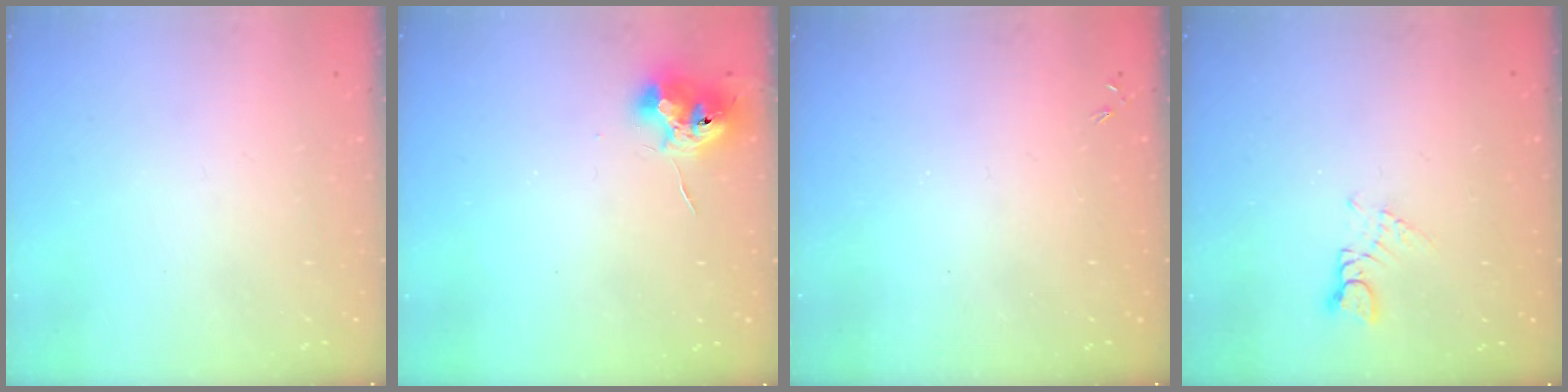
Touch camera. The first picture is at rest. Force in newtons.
{"total": 10.0, "press": 10.0, "slide": 0.3}
{"total": 0.0}
{"total": 1.6, "press": 1.6, "slide": 0.2}